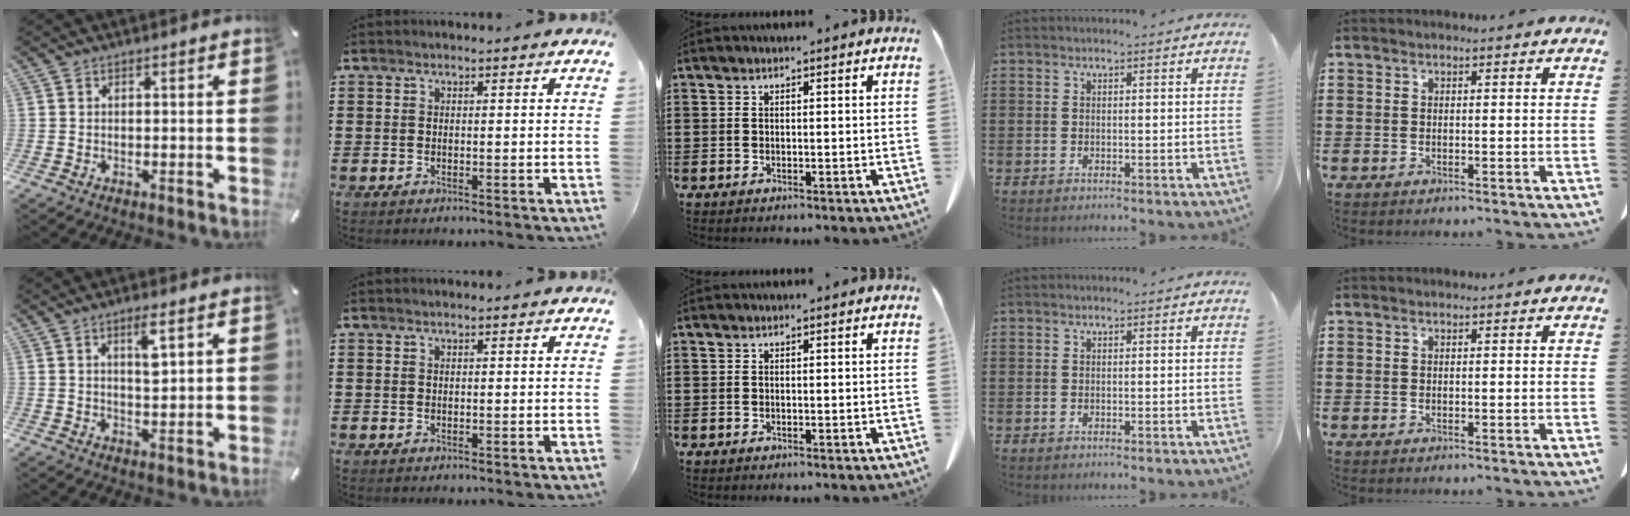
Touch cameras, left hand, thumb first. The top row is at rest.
{"thumb": {"total": 5.0, "force": [2.1, 1.2, 4.4], "torque": [-0.076, -0.004, 0.031]}}